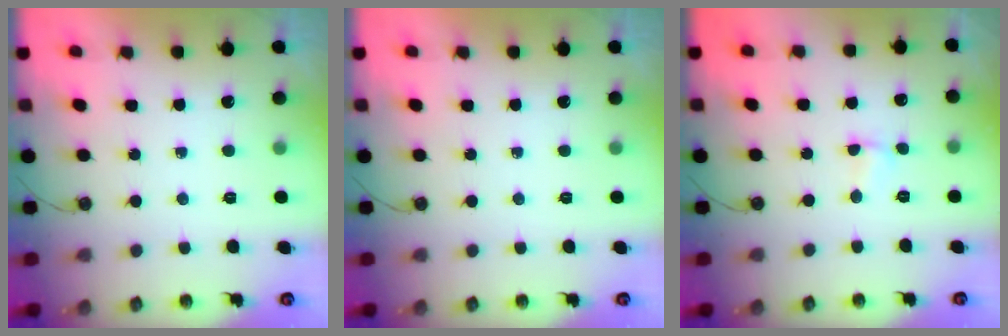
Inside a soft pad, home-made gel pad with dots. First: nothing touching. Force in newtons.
{"total": 0.0}
{"total": 1.4, "press": 1.4, "slide": 0.4}